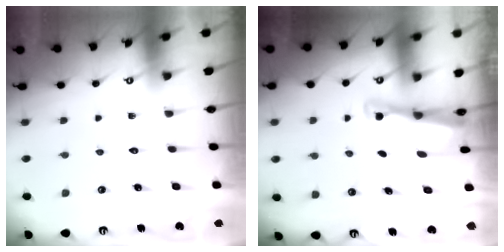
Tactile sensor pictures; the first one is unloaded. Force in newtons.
{"total": 2.7, "press": 2.7, "slide": 0.1}